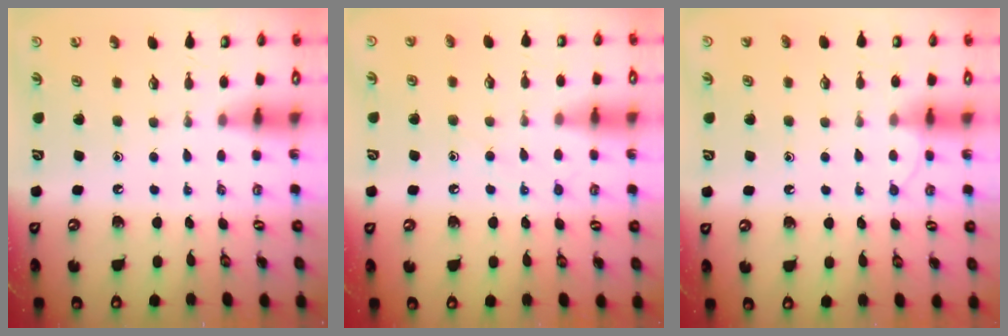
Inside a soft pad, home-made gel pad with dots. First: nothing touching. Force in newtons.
{"total": 7.4, "press": 7.4, "slide": 0.6}
{"total": 5.7, "press": 5.6, "slide": 0.6}